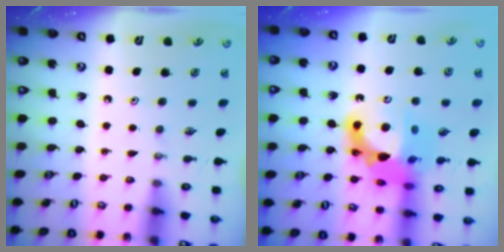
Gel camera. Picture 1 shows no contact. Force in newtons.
{"total": 16.5, "press": 16.4, "slide": 1.6}